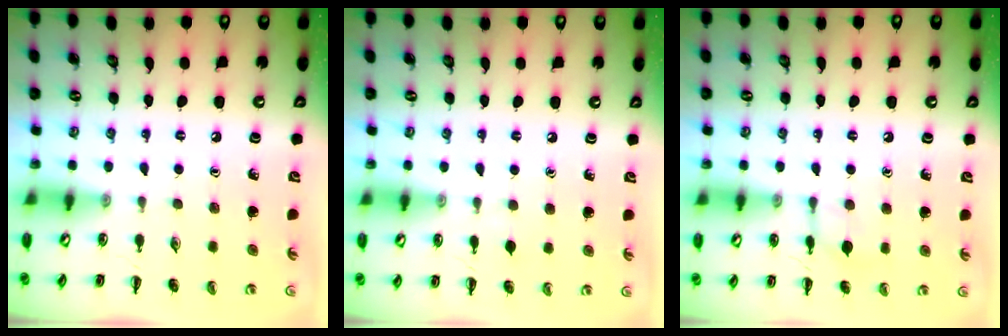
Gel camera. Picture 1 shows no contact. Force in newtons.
{"total": 2.3, "press": 2.0, "slide": 1.0}
{"total": 5.8, "press": 5.8, "slide": 0.3}